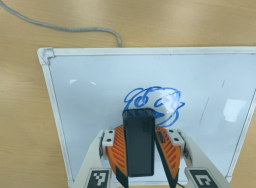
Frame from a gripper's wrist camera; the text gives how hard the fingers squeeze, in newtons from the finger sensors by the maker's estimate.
{"total": 11.4, "left": 12.9, "right": 10.0}